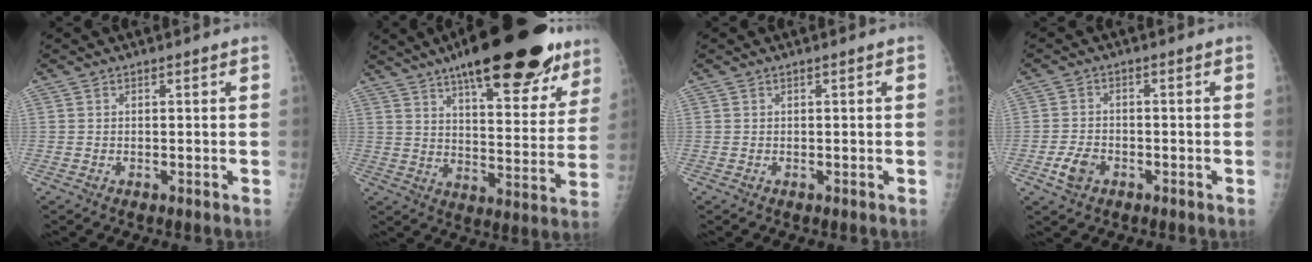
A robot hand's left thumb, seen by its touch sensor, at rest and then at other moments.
{"total": 28.3, "force": [19.0, 9.2, 18.9], "torque": [-0.242, -0.052, 0.267]}
{"total": 0.0}
{"total": 4.1, "force": [-1.9, 2.9, 2.2], "torque": [-0.041, 0.008, -0.036]}